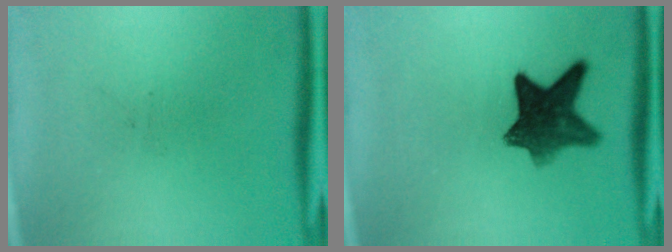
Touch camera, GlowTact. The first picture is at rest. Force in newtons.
{"total": 9.4}